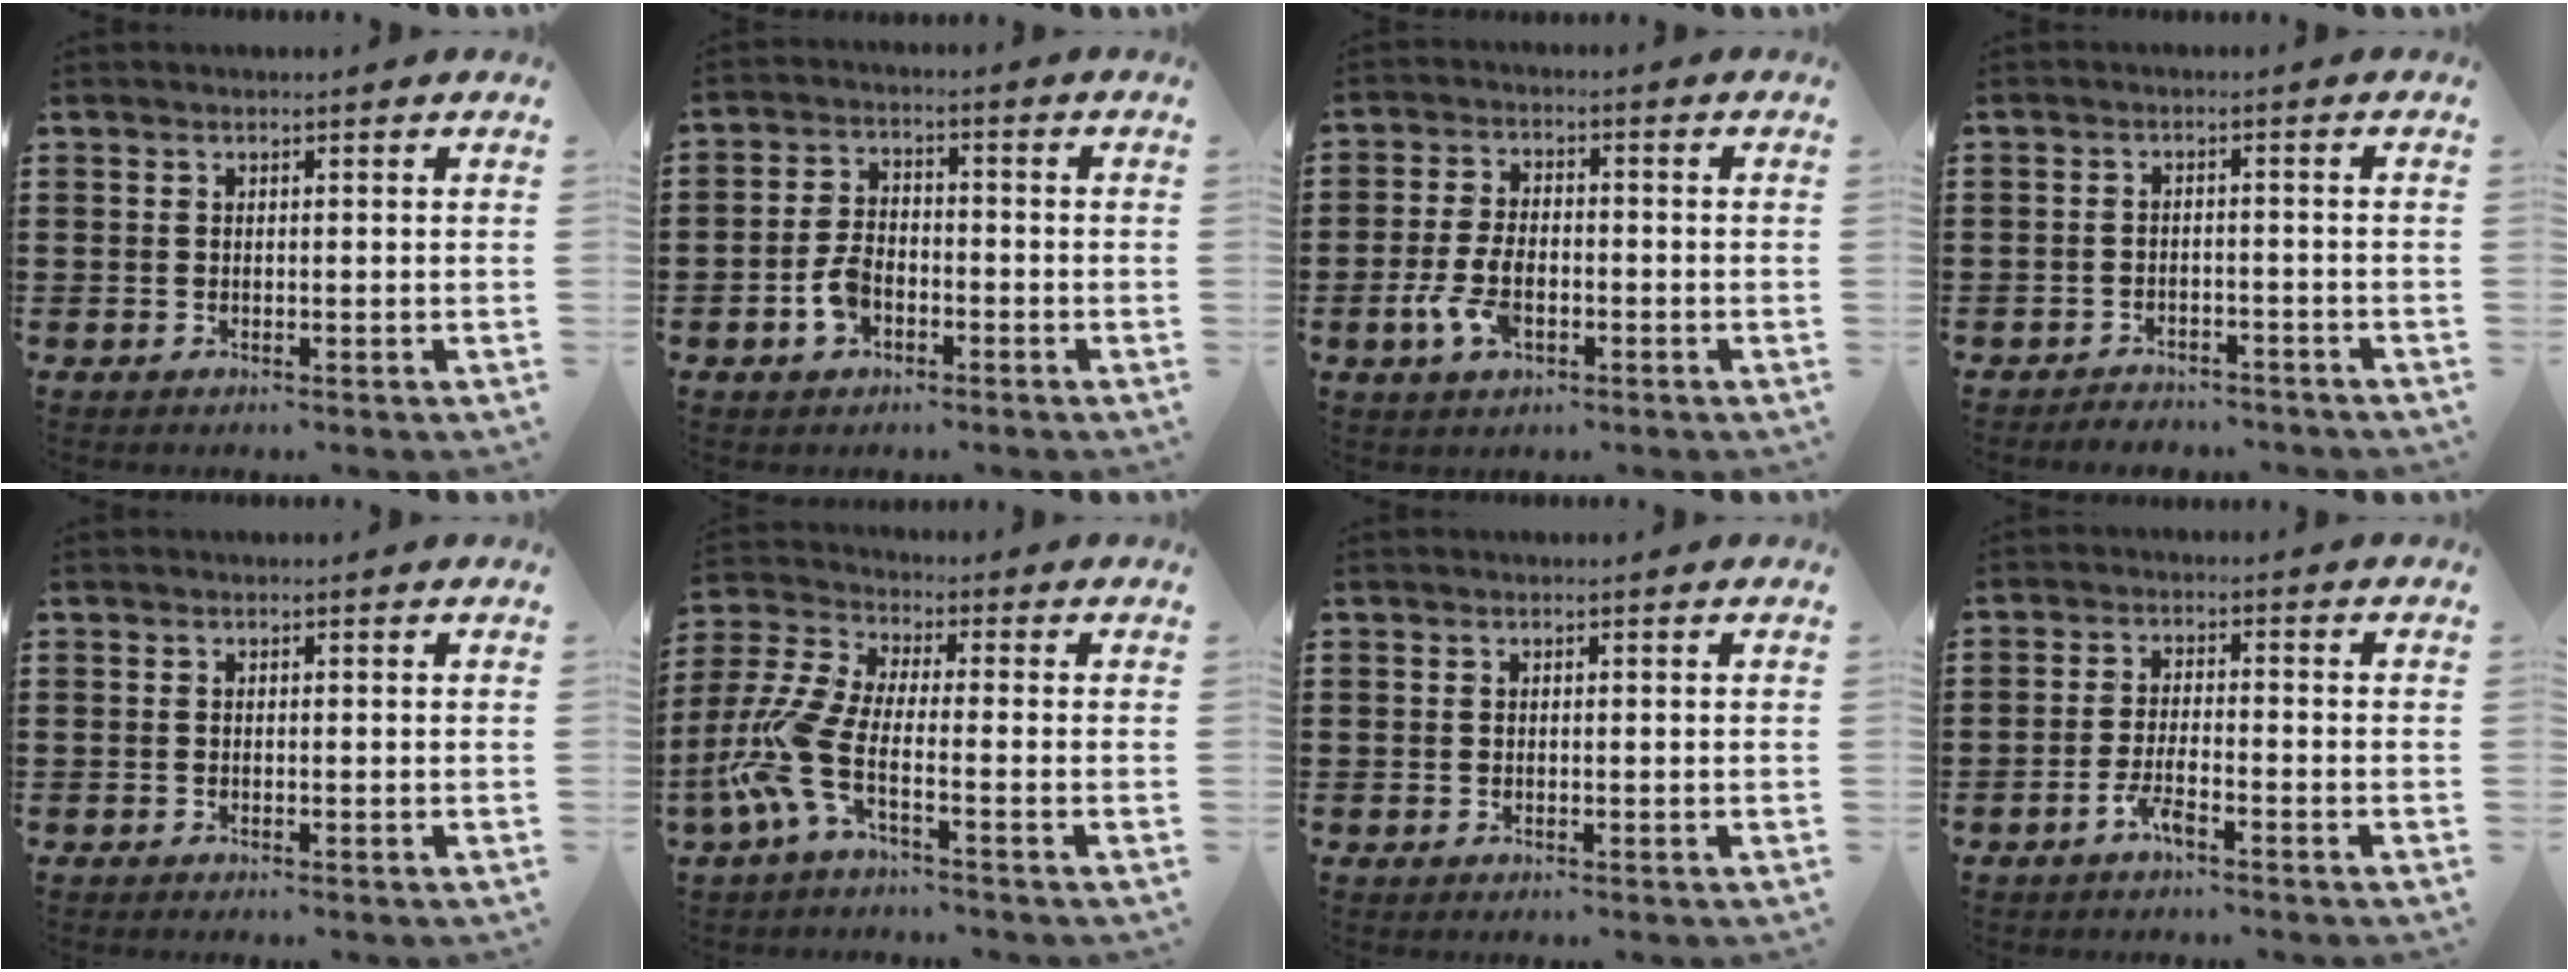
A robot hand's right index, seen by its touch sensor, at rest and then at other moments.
{"total": 4.7, "force": [-2.2, 2.7, 3.1], "torque": [-0.077, -0.001, -0.046]}
{"total": 5.8, "force": [-2.1, 3.0, 4.5], "torque": [-0.105, -0.002, -0.041]}
{"total": 2.4, "force": [-2.4, 0.5, 0.0], "torque": [-0.006, 0.002, -0.052]}
{"total": 0.0}
{"total": 8.1, "force": [-3.5, 2.8, 6.7], "torque": [-0.183, -0.019, -0.074]}
{"total": 0.0}
{"total": 3.5, "force": [-2.5, 0.4, 2.5], "torque": [-0.065, -0.004, -0.051]}